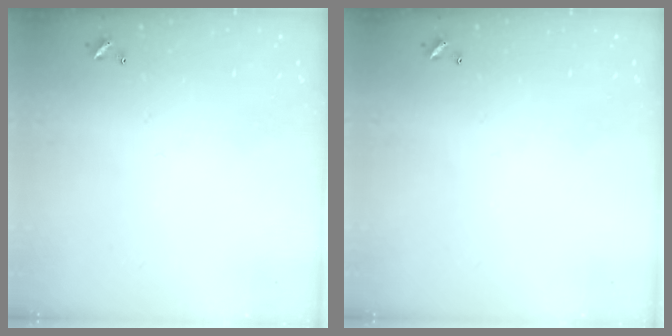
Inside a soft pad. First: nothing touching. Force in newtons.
{"total": 0.0}